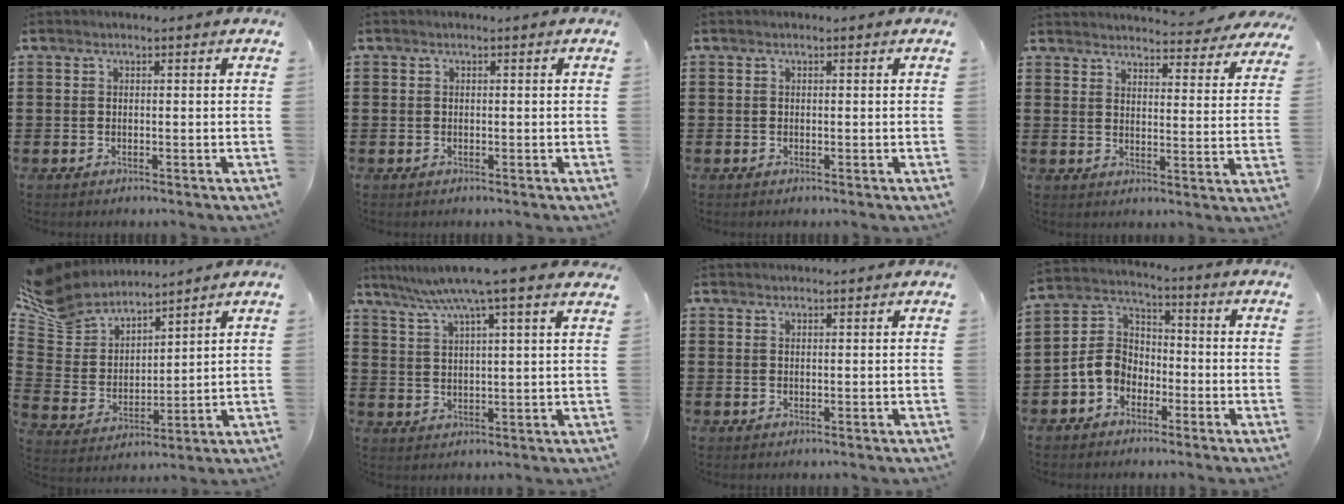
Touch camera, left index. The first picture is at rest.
{"total": 0.0}
{"total": 0.0}
{"total": 4.4, "force": [4.4, -0.1, 0.5], "torque": [-0.013, -0.034, 0.073]}
{"total": 7.9, "force": [7.2, 3.1, 0.4], "torque": [-0.058, -0.049, 0.135]}
{"total": 7.8, "force": [6.1, -0.4, 4.9], "torque": [-0.110, -0.022, 0.103]}
{"total": 1.0, "force": [1.0, 0.0, 0.1], "torque": [-0.004, -0.003, 0.020]}
{"total": 5.7, "force": [-2.3, 4.6, 2.6], "torque": [-0.083, 0.002, -0.056]}